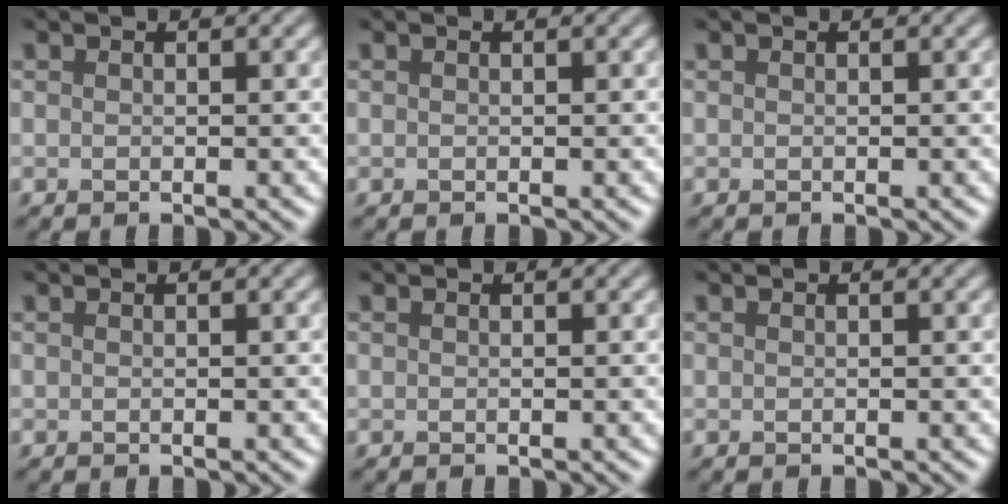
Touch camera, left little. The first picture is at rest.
{"total": 0.0}
{"total": 0.0}
{"total": 0.0}
{"total": 0.0}
{"total": 0.0}